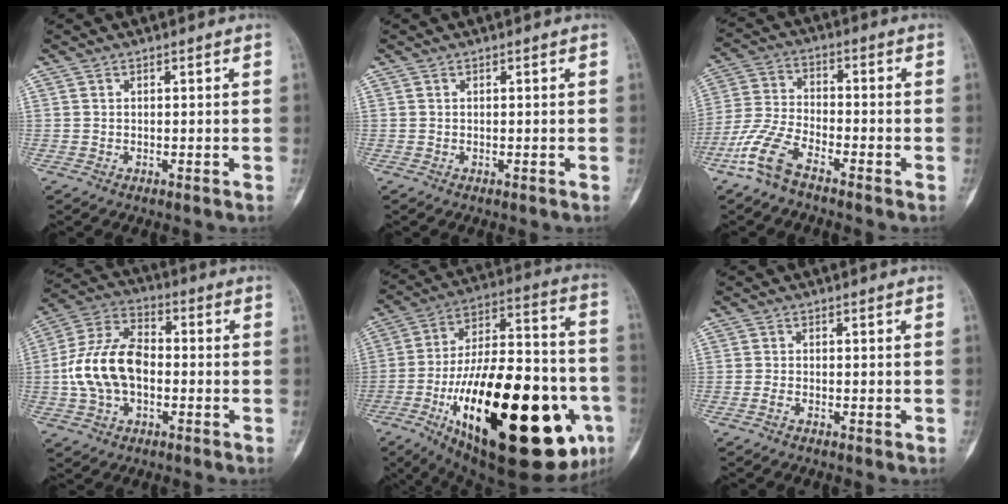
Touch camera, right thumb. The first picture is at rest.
{"total": 0.0}
{"total": 9.1, "force": [-6.1, 3.6, 5.8], "torque": [-0.138, 0.024, -0.131]}
{"total": 14.1, "force": [-1.4, 8.9, 10.8], "torque": [-0.209, 0.036, -0.030]}
{"total": 41.5, "force": [-13.4, 15.6, 36.0], "torque": [-0.540, 0.028, -0.196]}
{"total": 1.2, "force": [-0.6, 0.6, 0.9], "torque": [-0.019, 0.000, -0.015]}